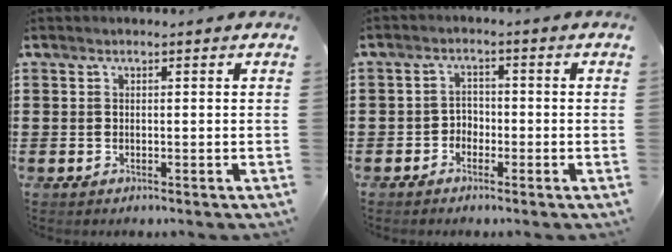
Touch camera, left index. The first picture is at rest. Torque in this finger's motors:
{"motor_torque": [-0.22, 0.52, 0.00, 0.00]}